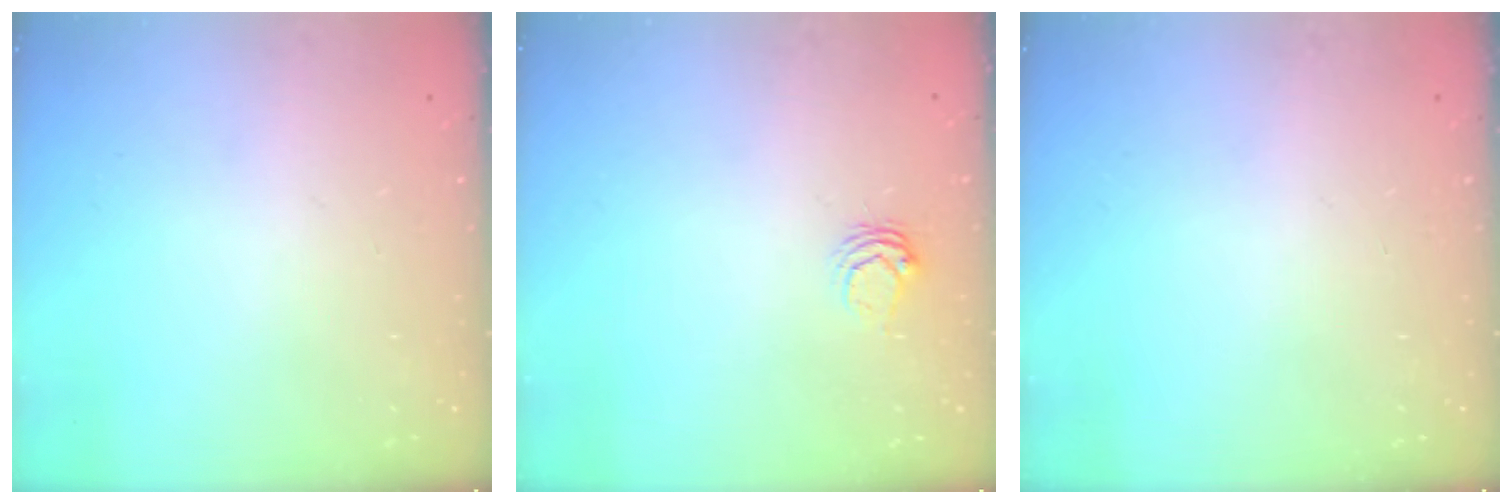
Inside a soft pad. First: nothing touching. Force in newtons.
{"total": 4.7, "press": 4.7, "slide": 0.4}
{"total": 0.0}